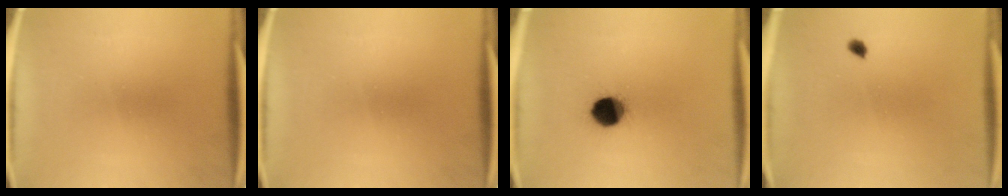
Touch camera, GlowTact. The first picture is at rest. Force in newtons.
{"total": 0.0}
{"total": 9.3}
{"total": 1.1}